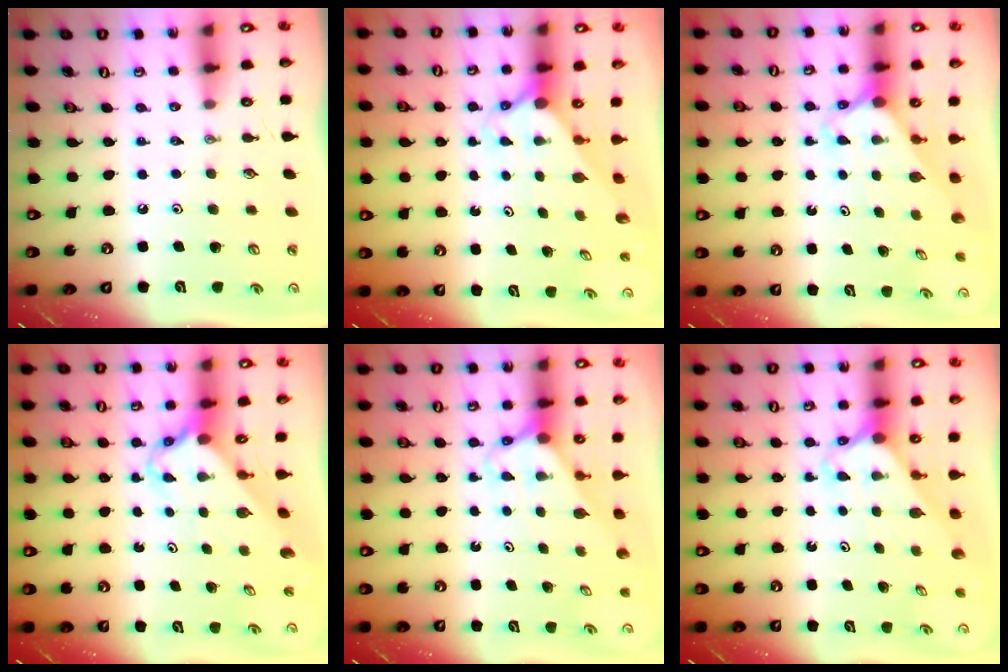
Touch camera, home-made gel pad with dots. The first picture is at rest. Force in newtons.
{"total": 2.2, "press": 2.2, "slide": 0.2}
{"total": 2.3, "press": 2.3, "slide": 0.2}
{"total": 2.6, "press": 2.6, "slide": 0.2}
{"total": 2.6, "press": 2.6, "slide": 0.1}
{"total": 2.3, "press": 2.3, "slide": 0.2}